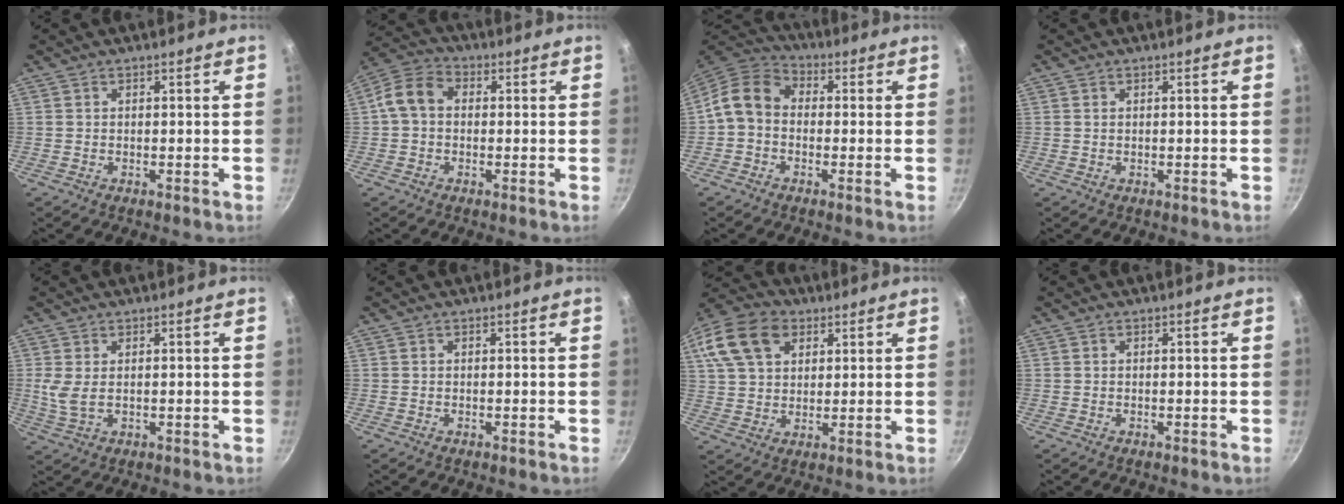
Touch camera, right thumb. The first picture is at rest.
{"total": 7.1, "force": [0.1, 5.5, 4.5], "torque": [-0.074, 0.023, -0.018]}
{"total": 8.9, "force": [-0.6, 7.0, 5.4], "torque": [-0.088, 0.034, -0.034]}
{"total": 0.0}
{"total": 4.2, "force": [0.6, 2.2, 3.5], "torque": [-0.068, -0.004, 0.017]}
{"total": 0.0}
{"total": 15.4, "force": [6.6, 10.7, 9.0], "torque": [-0.160, 0.011, 0.112]}
{"total": 0.0}